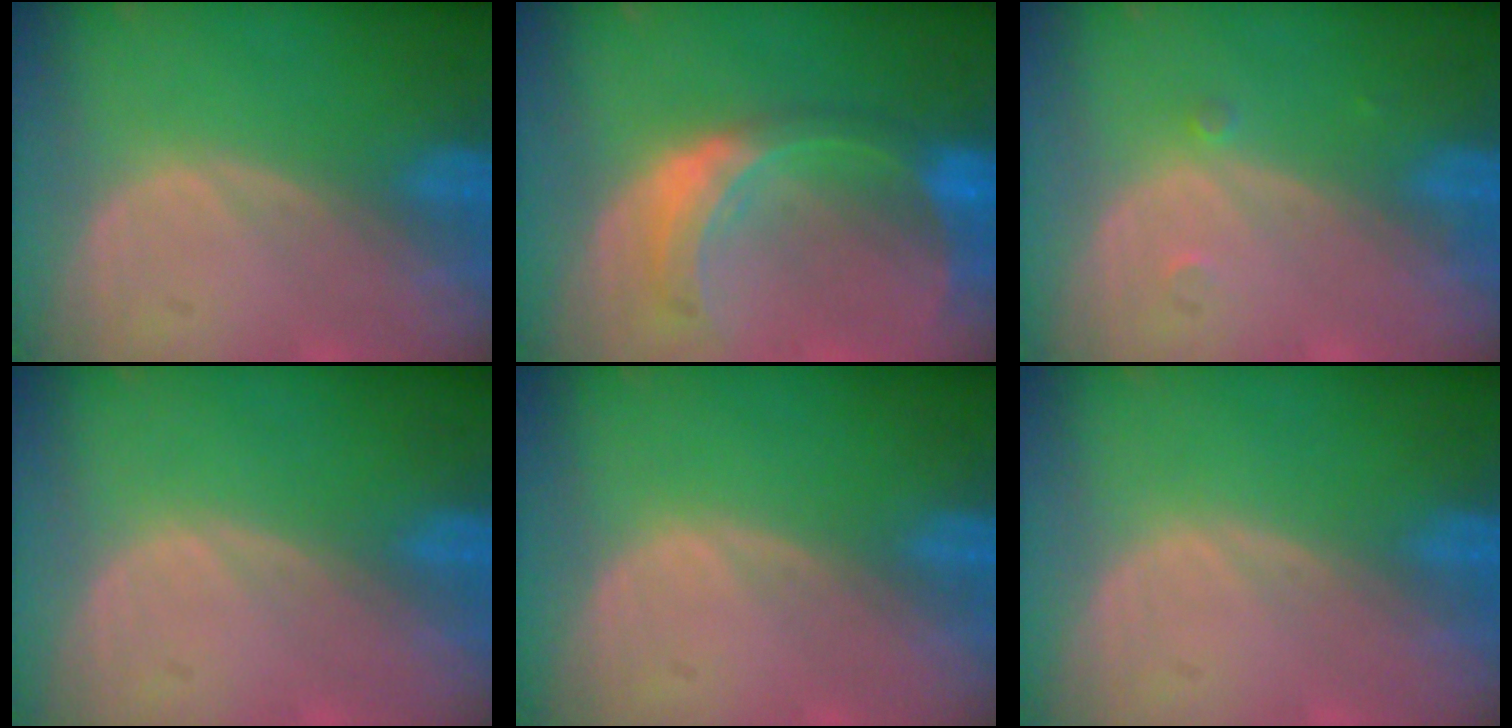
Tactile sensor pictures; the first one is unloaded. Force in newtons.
{"total": 8.1, "press": 7.1, "slide": 3.7}
{"total": 0.8, "press": 0.8, "slide": 0.1}
{"total": 0.0}
{"total": 0.0}
{"total": 0.0}